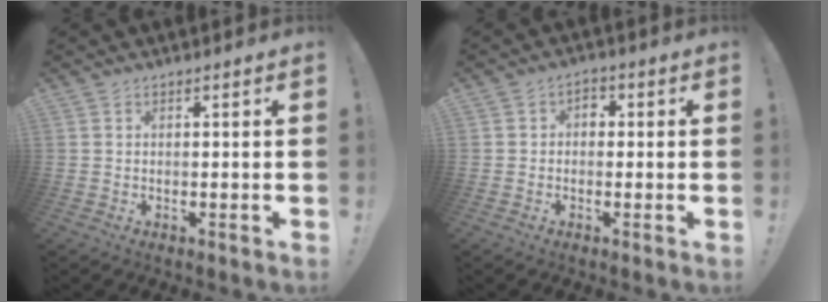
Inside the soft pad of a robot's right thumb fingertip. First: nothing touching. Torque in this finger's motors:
{"motor_torque": [0.46, 0.39, -0.08, 0.08, -0.02]}